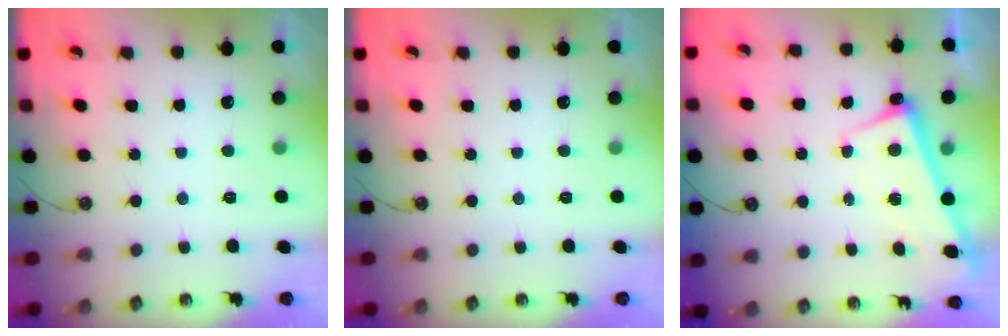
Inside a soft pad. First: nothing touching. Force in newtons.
{"total": 0.0}
{"total": 2.7, "press": 2.6, "slide": 0.5}